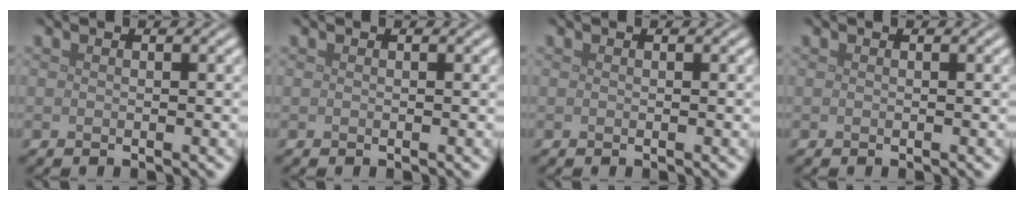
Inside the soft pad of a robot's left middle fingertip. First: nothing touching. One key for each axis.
{"total": 0.0}
{"total": 0.0}
{"total": 0.0}